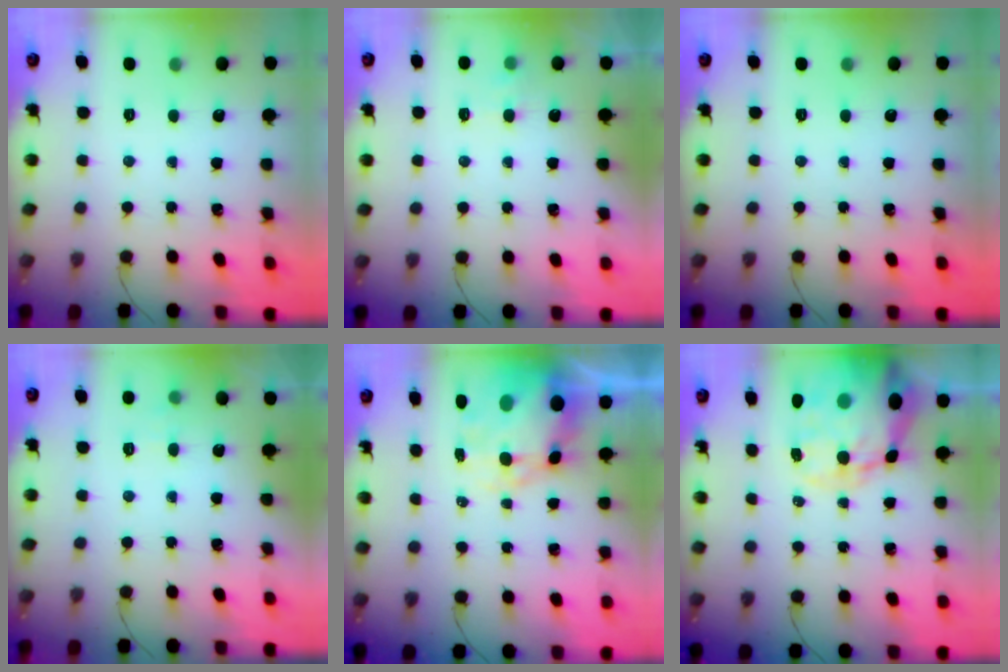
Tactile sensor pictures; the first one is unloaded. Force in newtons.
{"total": 4.9, "press": 4.7, "slide": 1.4}
{"total": 0.0}
{"total": 3.6, "press": 3.0, "slide": 2.0}
{"total": 10.1, "press": 9.7, "slide": 2.9}
{"total": 22.2, "press": 21.4, "slide": 5.9}